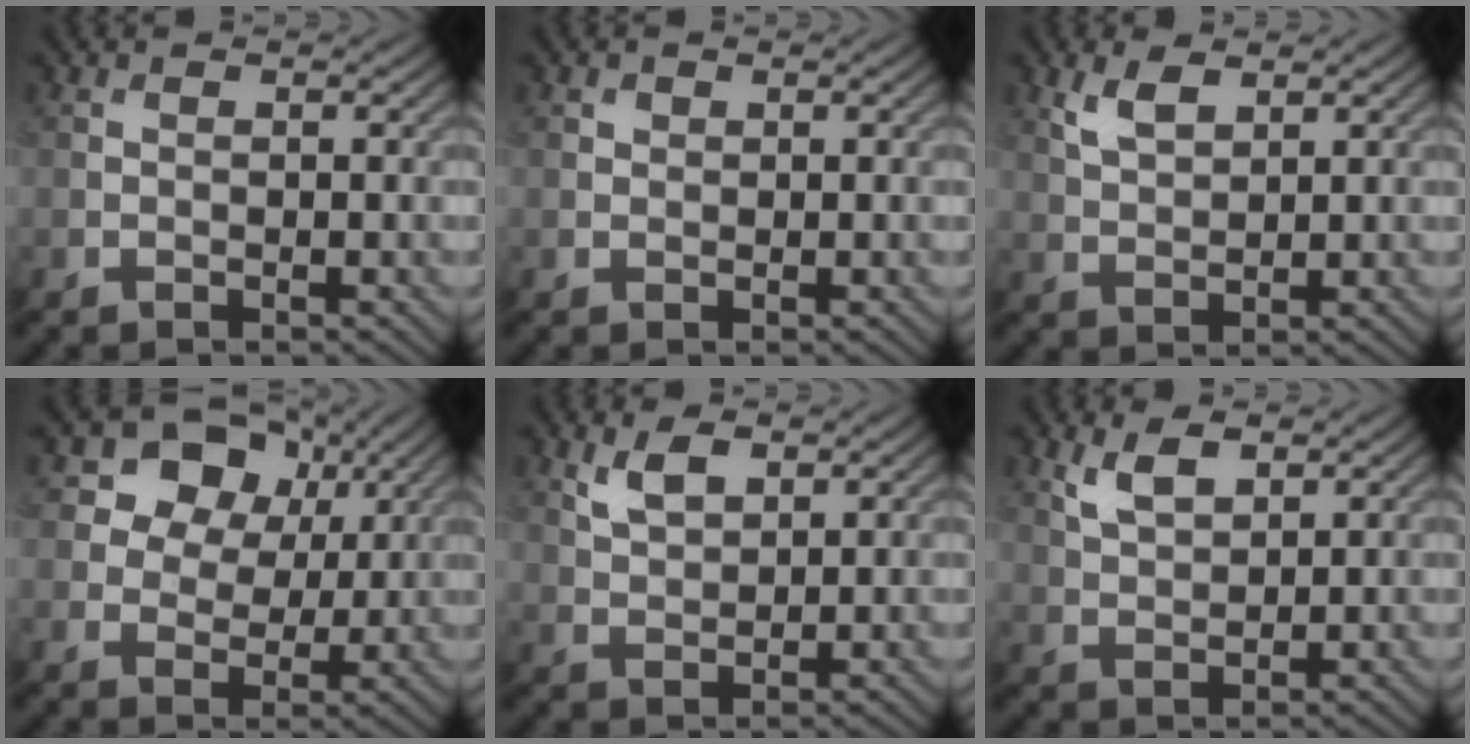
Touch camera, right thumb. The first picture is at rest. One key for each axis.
{"total": 0.6, "fx": 0.4, "fy": 0.5, "fz": 0.1, "tx": 0.000, "ty": -0.004, "tz": 0.007}
{"total": 3.4, "fx": 2.1, "fy": 1.5, "fz": 2.3, "tx": -0.056, "ty": -0.001, "tz": 0.045}
{"total": 10.7, "fx": 5.3, "fy": 7.9, "fz": 4.9, "tx": -0.118, "ty": 0.016, "tz": 0.093}
{"total": 3.7, "fx": 2.1, "fy": 1.8, "fz": 2.5, "tx": -0.057, "ty": -0.002, "tz": 0.044}
{"total": 3.9, "fx": 2.3, "fy": 1.7, "fz": 2.6, "tx": -0.062, "ty": -0.003, "tz": 0.049}